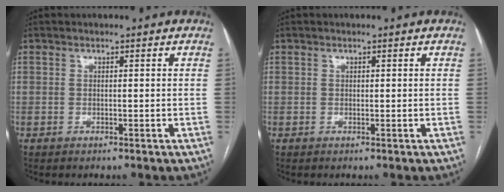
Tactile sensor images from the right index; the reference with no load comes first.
{"total": 0.0}